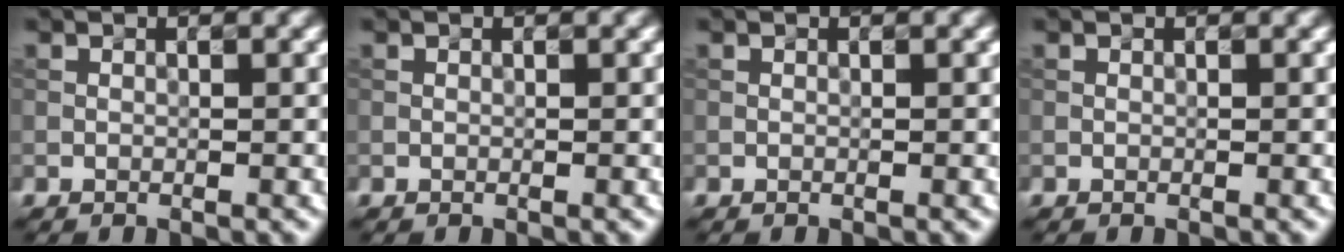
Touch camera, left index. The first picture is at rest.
{"total": 0.0}
{"total": 0.0}
{"total": 0.0}